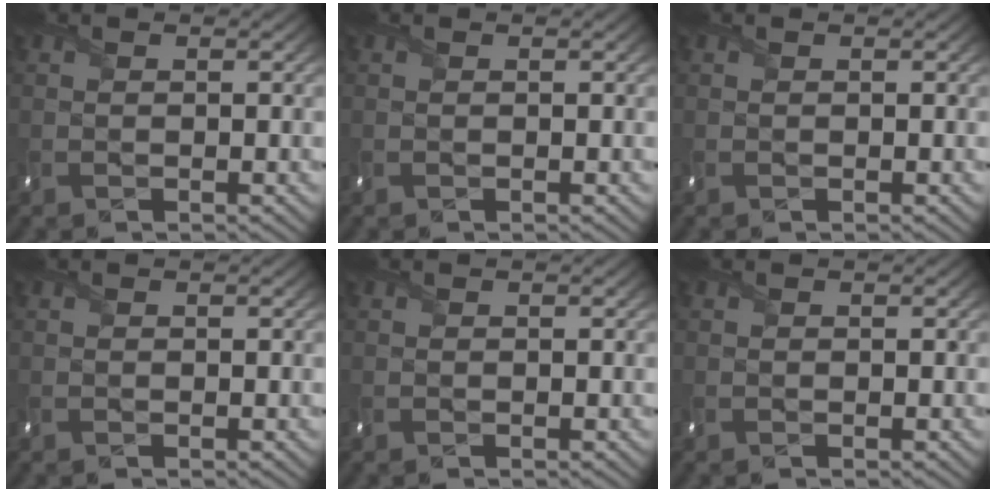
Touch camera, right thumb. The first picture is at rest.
{"total": 0.0}
{"total": 0.0}
{"total": 0.0}
{"total": 0.0}
{"total": 0.0}